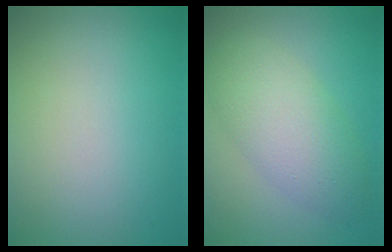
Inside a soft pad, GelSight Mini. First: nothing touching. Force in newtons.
{"total": 5.6, "press": 5.6, "slide": 0.0}